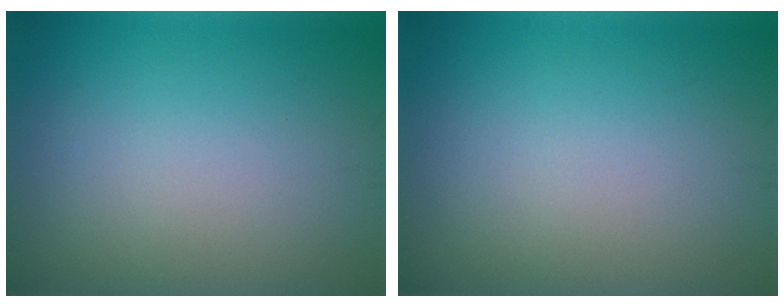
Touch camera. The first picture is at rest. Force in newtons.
{"total": 0.0}